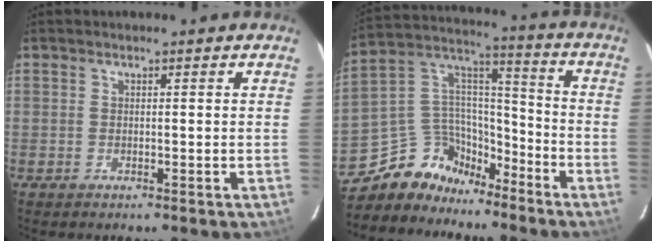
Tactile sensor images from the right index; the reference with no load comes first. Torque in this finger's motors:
{"motor_torque": [0.34, -0.44, -0.32, -0.14]}